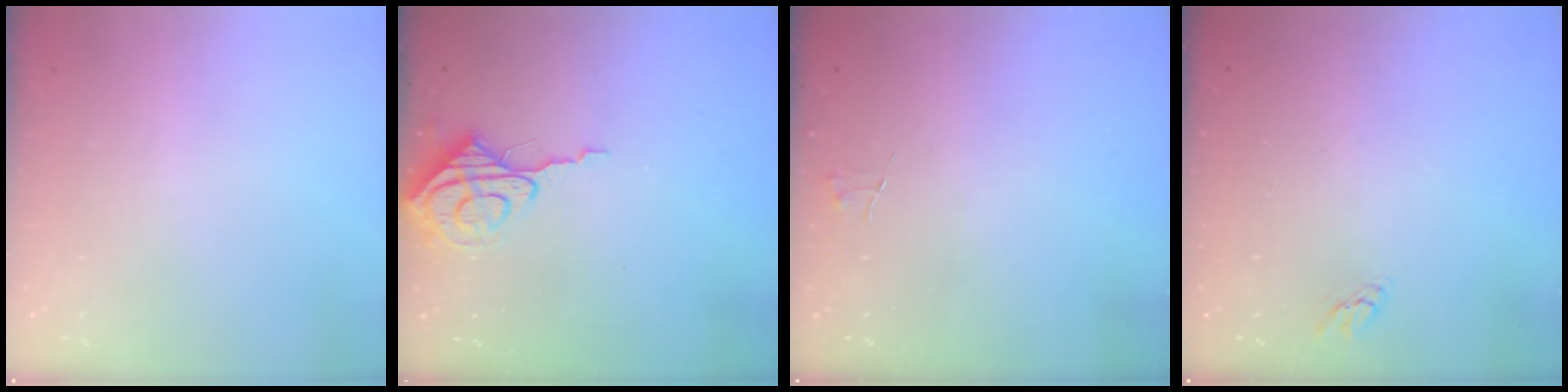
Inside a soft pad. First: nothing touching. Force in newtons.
{"total": 7.9, "press": 7.9, "slide": 0.6}
{"total": 3.9, "press": 3.9, "slide": 0.4}
{"total": 2.7, "press": 2.7, "slide": 0.1}